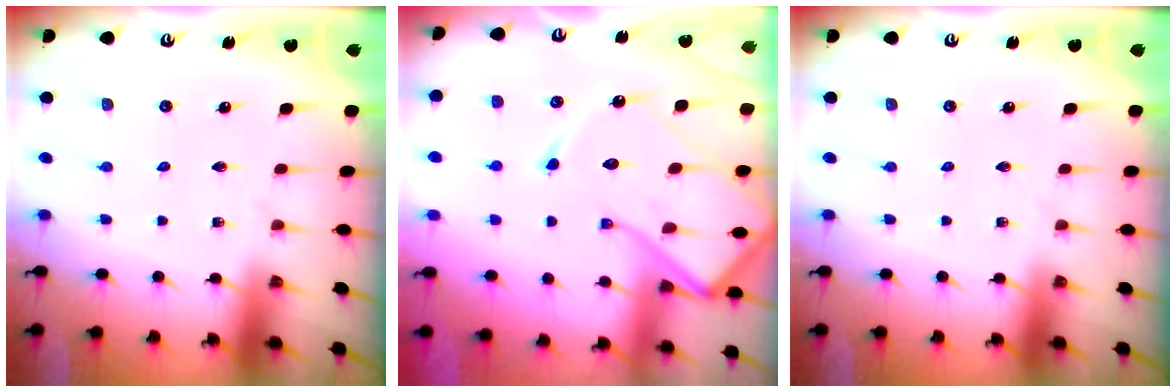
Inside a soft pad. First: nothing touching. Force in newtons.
{"total": 17.8, "press": 17.7, "slide": 1.8}
{"total": 0.0}